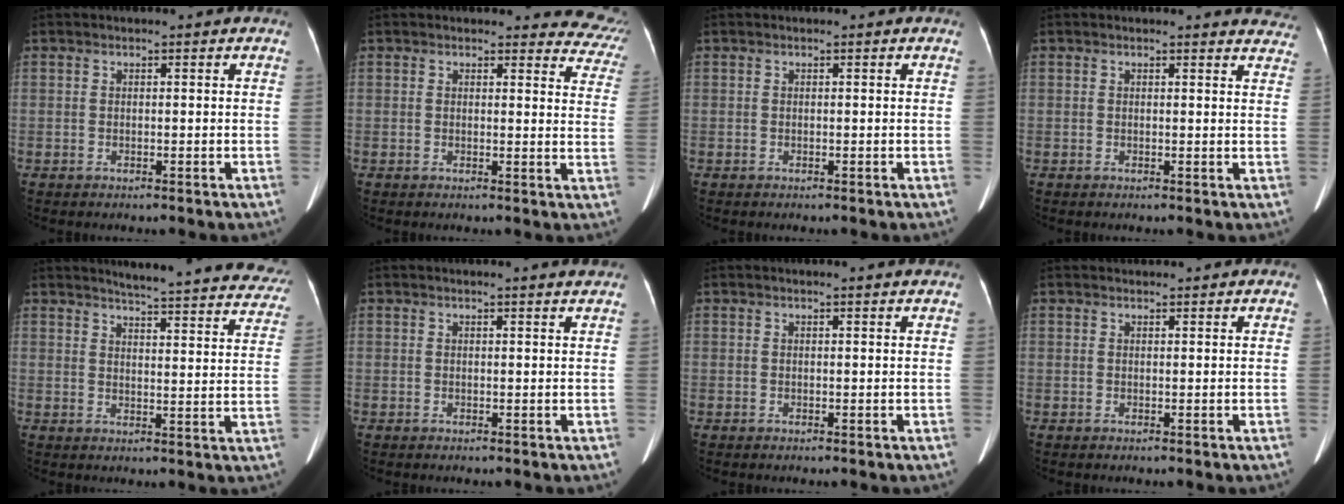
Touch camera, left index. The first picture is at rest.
{"total": 8.7, "force": [8.4, 2.5, -0.3], "torque": [0.056, -0.053, 0.041]}
{"total": 0.0}
{"total": 4.9, "force": [4.7, 1.3, 0.1], "torque": [0.022, -0.023, 0.015]}
{"total": 22.9, "force": [21.5, 2.6, 7.3], "torque": [-0.081, -0.068, 0.237]}
{"total": 1.7, "force": [1.6, -0.5, 0.4], "torque": [-0.014, -0.006, 0.017]}
{"total": 1.1, "force": [1.1, -0.2, 0.2], "torque": [-0.013, -0.004, 0.013]}
{"total": 1.5, "force": [1.5, 0.2, 0.1], "torque": [-0.005, 0.016, 0.025]}